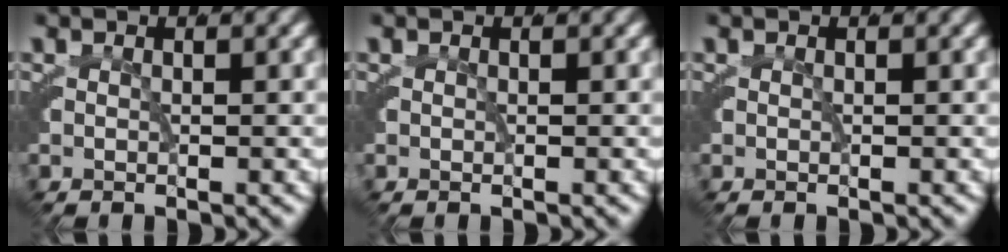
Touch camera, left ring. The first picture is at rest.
{"total": 0.0}
{"total": 0.0}